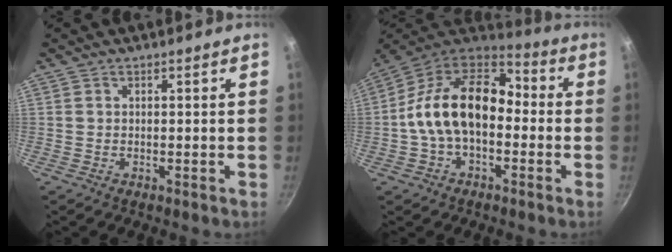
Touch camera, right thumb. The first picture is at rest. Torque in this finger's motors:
{"motor_torque": [2.33, 2.68, 1.46, -0.93, 0.20]}